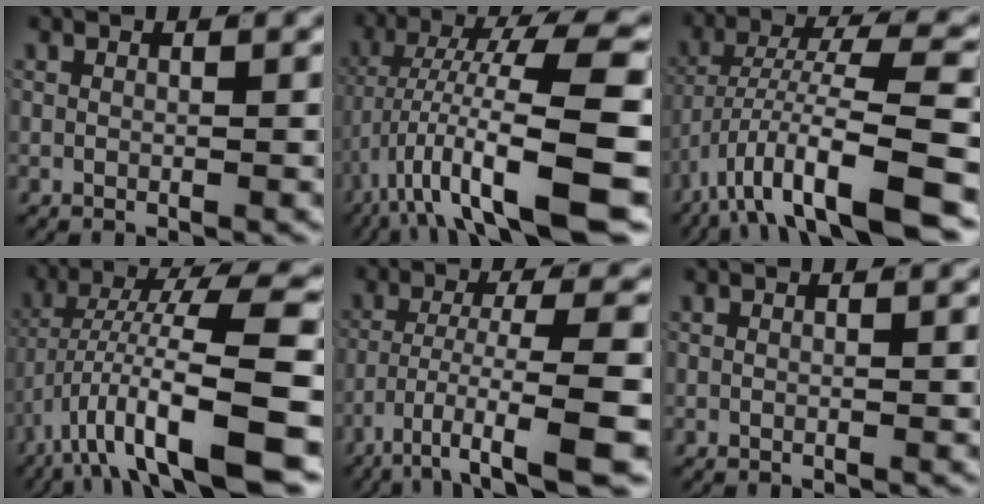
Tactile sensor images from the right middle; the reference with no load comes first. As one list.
[{"total": 13.5, "force": [-6.2, 3.9, 11.4], "torque": [-0.174, -0.021, -0.078]}, {"total": 11.0, "force": [-6.1, 3.4, 8.5], "torque": [-0.138, -0.016, -0.085]}, {"total": 11.7, "force": [-5.8, 3.1, 9.7], "torque": [-0.151, -0.019, -0.073]}, {"total": 10.0, "force": [-6.6, 2.1, 7.2], "torque": [-0.099, -0.023, -0.091]}, {"total": 0.0}]